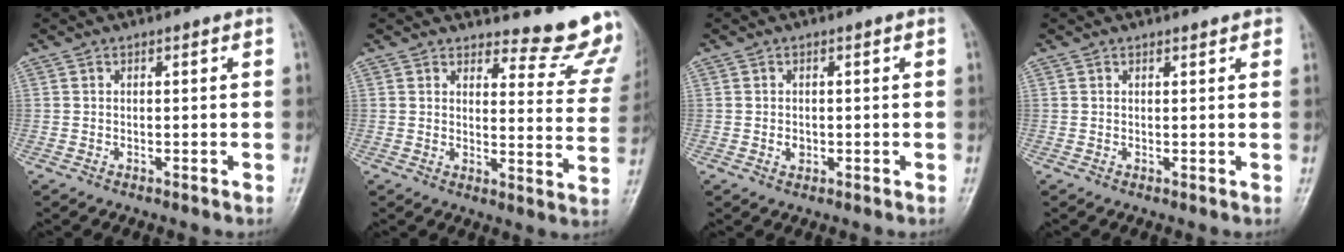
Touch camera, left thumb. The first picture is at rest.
{"total": 13.2, "force": [12.5, 2.8, 3.1], "torque": [0.001, -0.140, 0.126]}
{"total": 1.5, "force": [-0.2, 1.2, 0.9], "torque": [-0.011, 0.001, -0.001]}
{"total": 1.5, "force": [1.2, 0.5, 0.6], "torque": [0.000, -0.002, 0.012]}